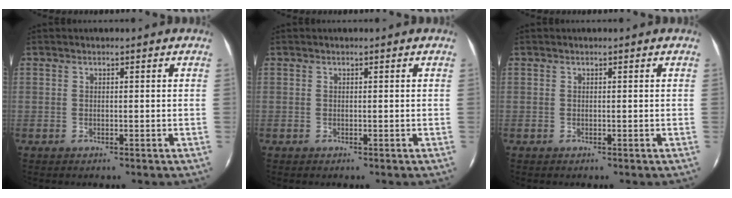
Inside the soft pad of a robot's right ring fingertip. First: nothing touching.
{"total": 0.0}
{"total": 0.0}